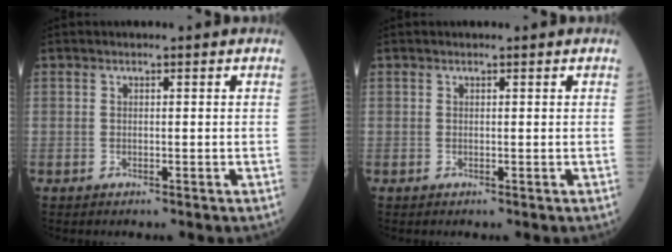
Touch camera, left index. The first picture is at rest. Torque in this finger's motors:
{"motor_torque": [-0.16, 0.16, 0.00, 0.00]}